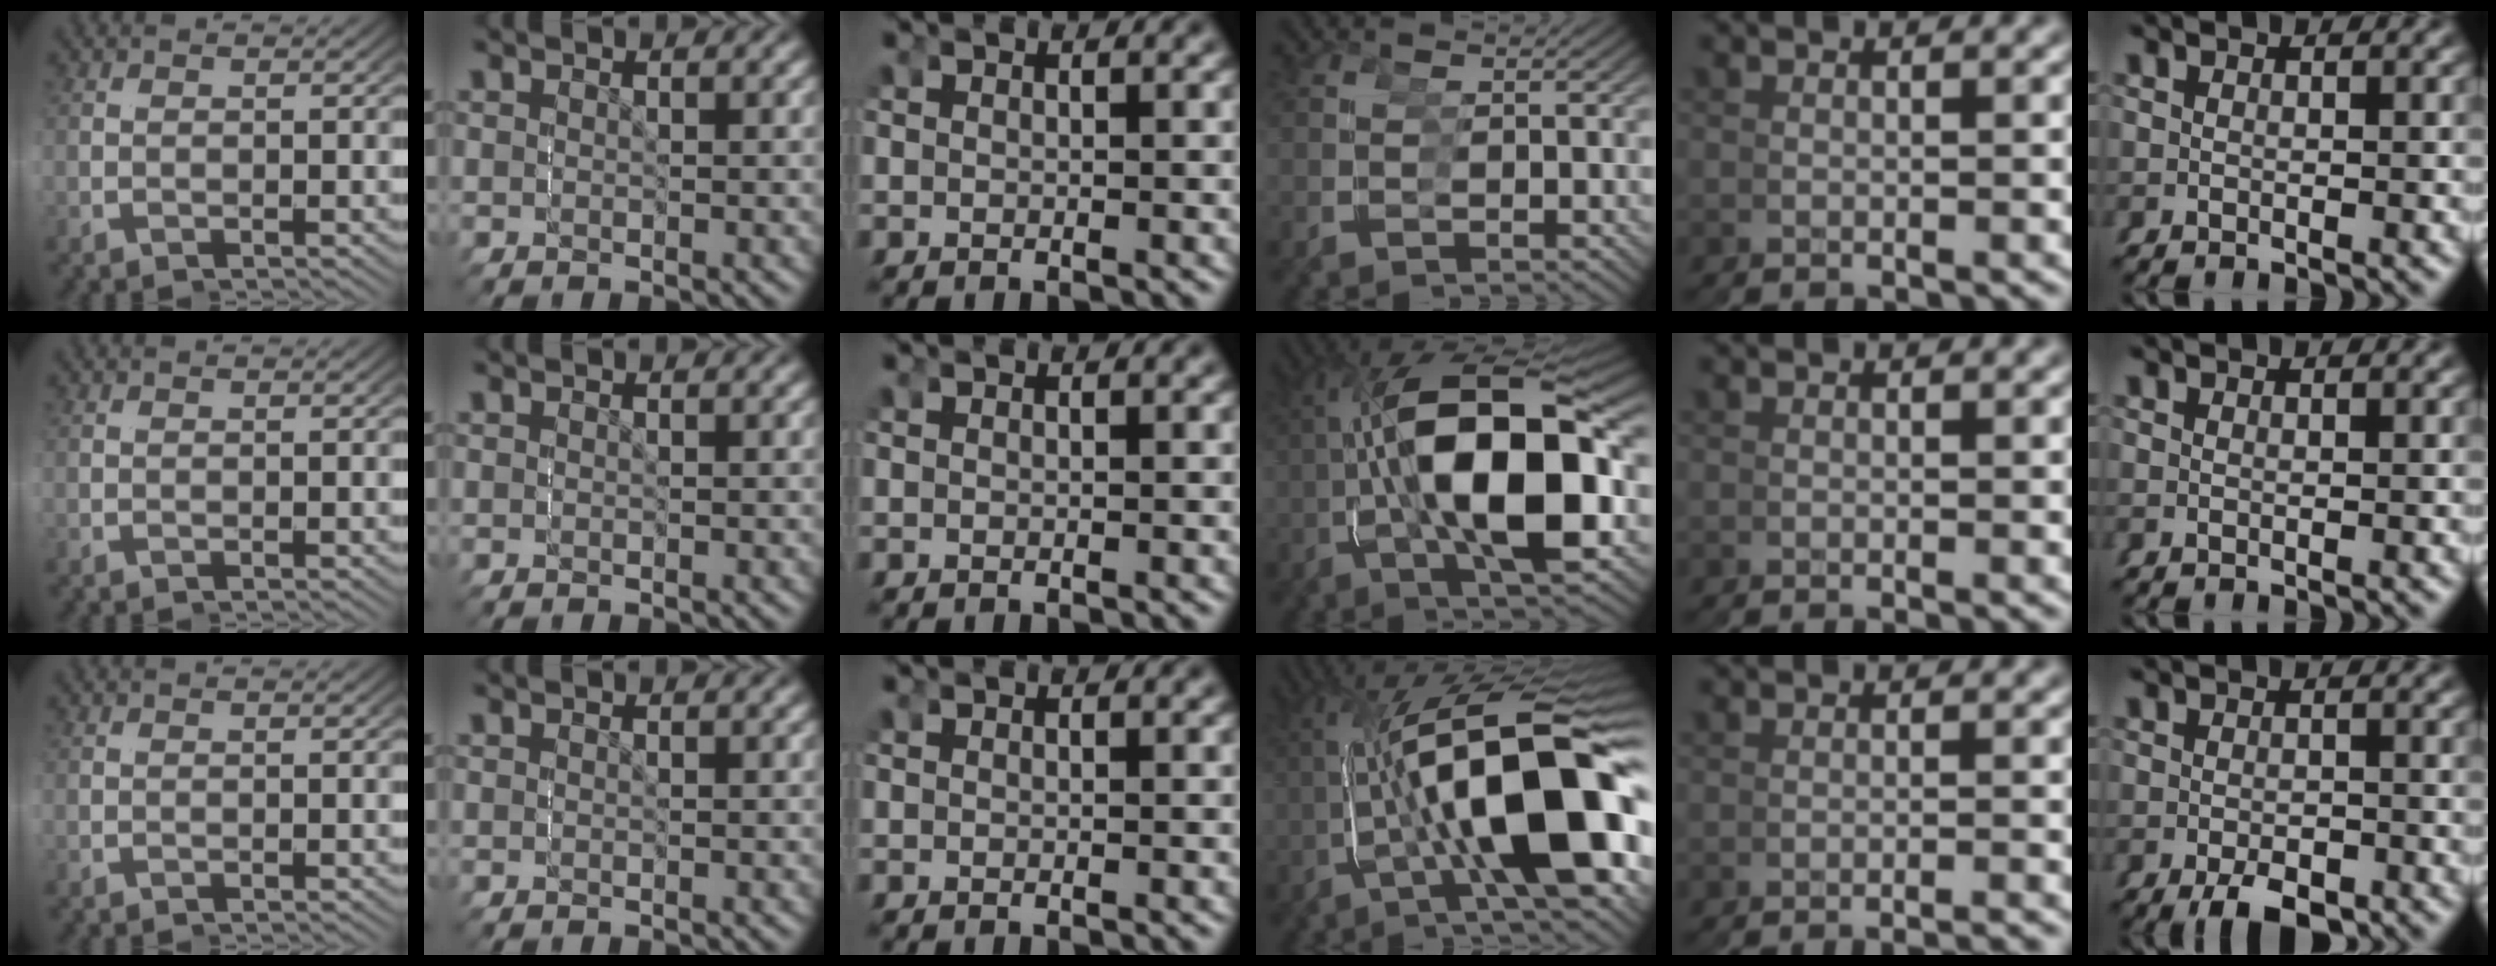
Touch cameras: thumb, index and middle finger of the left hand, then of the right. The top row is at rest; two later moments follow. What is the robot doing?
{"motion": "grasp_and_lifting", "object": "screwdriver"}